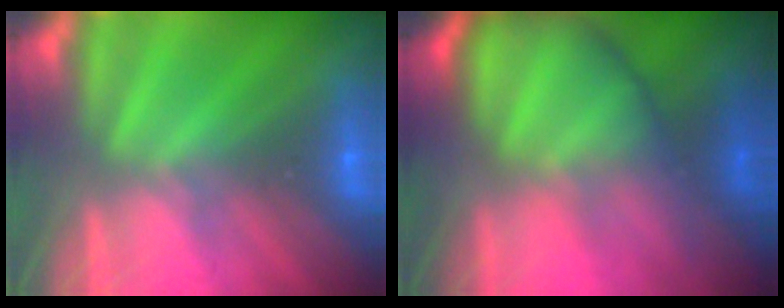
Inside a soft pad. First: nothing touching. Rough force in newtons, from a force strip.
{"total": 7.6}